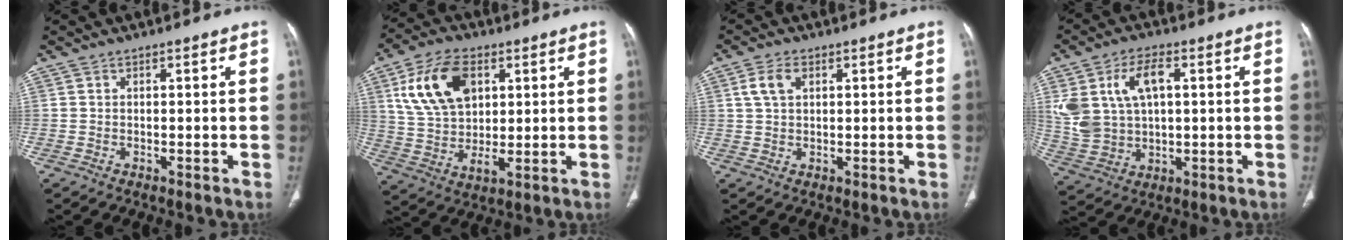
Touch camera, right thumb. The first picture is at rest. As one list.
[{"total": 15.4, "force": [5.4, 9.1, 11.2], "torque": [-0.194, -0.013, 0.107]}, {"total": 4.1, "force": [1.5, 2.4, 2.9], "torque": [-0.062, 0.007, 0.031]}, {"total": 12.9, "force": [3.2, 7.8, 9.7], "torque": [-0.192, 0.006, 0.073]}]